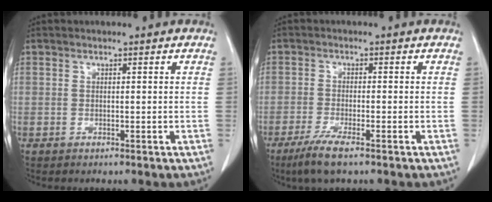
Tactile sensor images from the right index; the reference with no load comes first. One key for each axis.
{"total": 5.2, "fx": -3.5, "fy": 0.5, "fz": 3.9, "tx": -0.080, "ty": -0.014, "tz": -0.063}